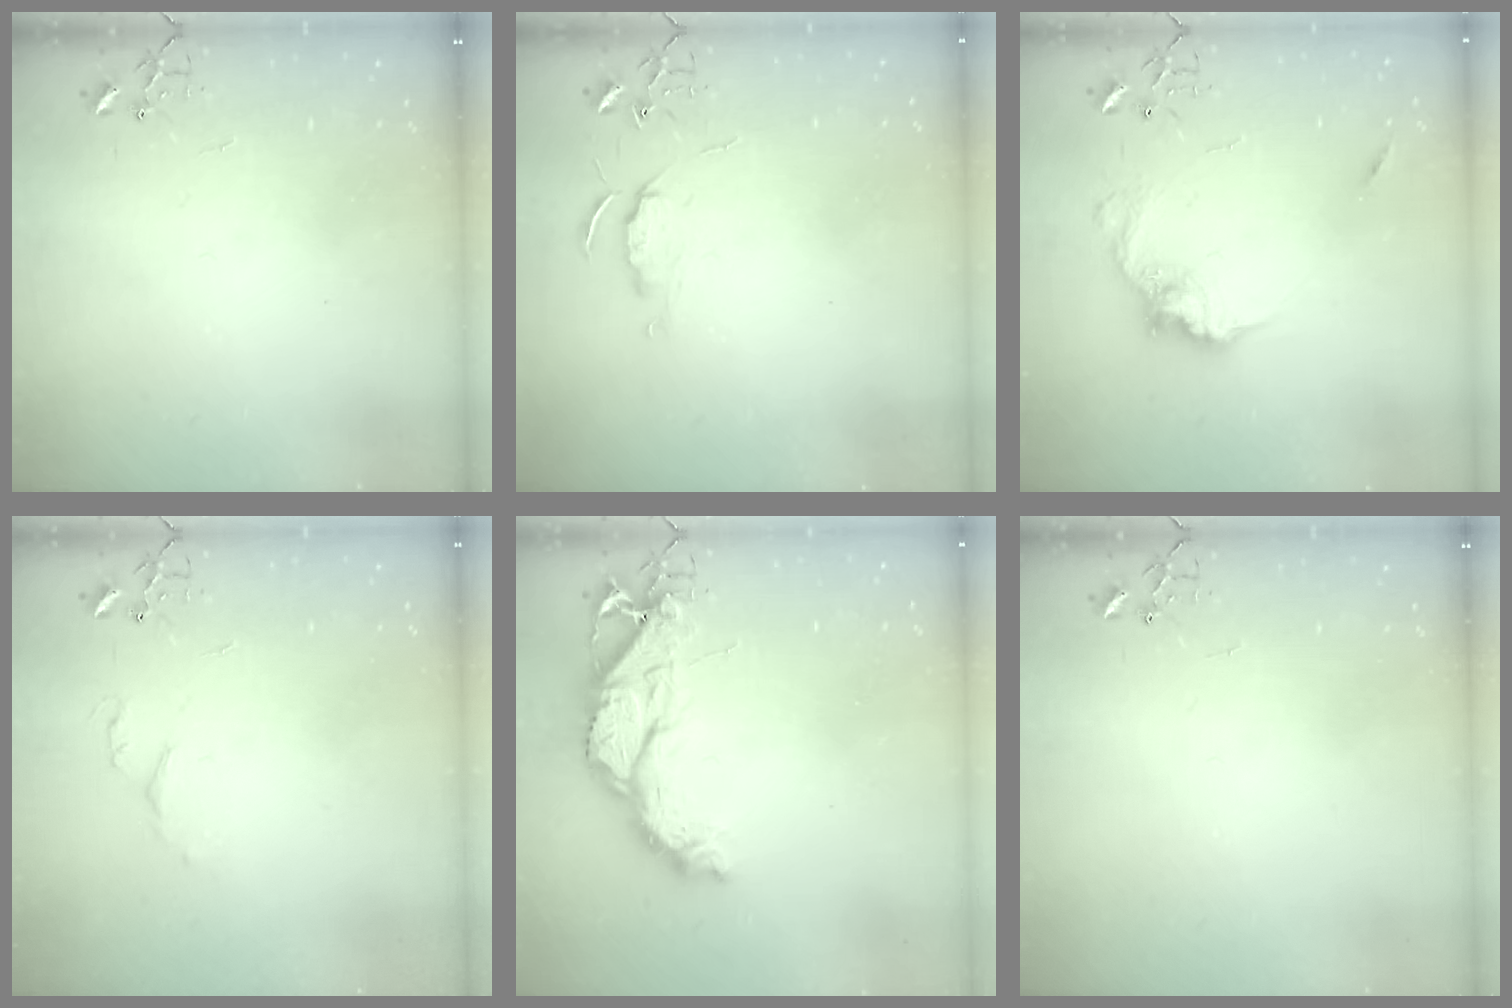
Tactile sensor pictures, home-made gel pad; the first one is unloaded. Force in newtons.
{"total": 6.2, "press": 6.2, "slide": 0.7}
{"total": 13.1, "press": 13.1, "slide": 1.0}
{"total": 4.5, "press": 4.5, "slide": 0.7}
{"total": 15.7, "press": 15.6, "slide": 1.4}
{"total": 0.0}